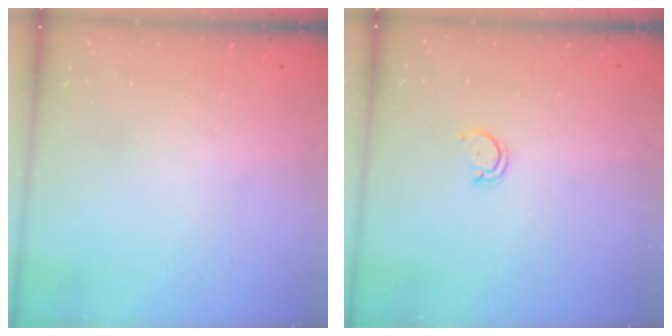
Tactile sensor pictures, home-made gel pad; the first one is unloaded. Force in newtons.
{"total": 2.6, "press": 2.5, "slide": 0.4}